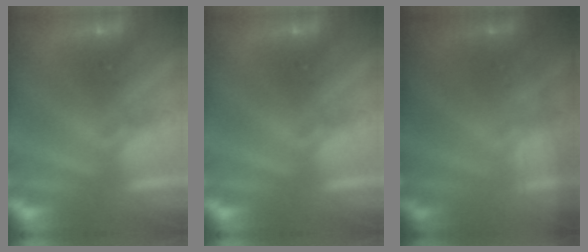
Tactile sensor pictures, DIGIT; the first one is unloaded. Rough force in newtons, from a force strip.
{"total": 0.0}
{"total": 1.8}